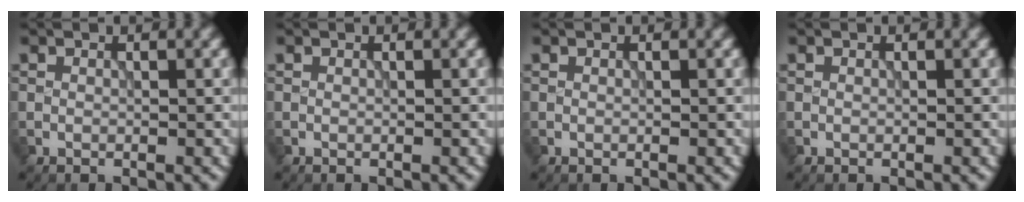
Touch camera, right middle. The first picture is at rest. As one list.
[{"total": 0.0}, {"total": 0.0}, {"total": 0.0}]